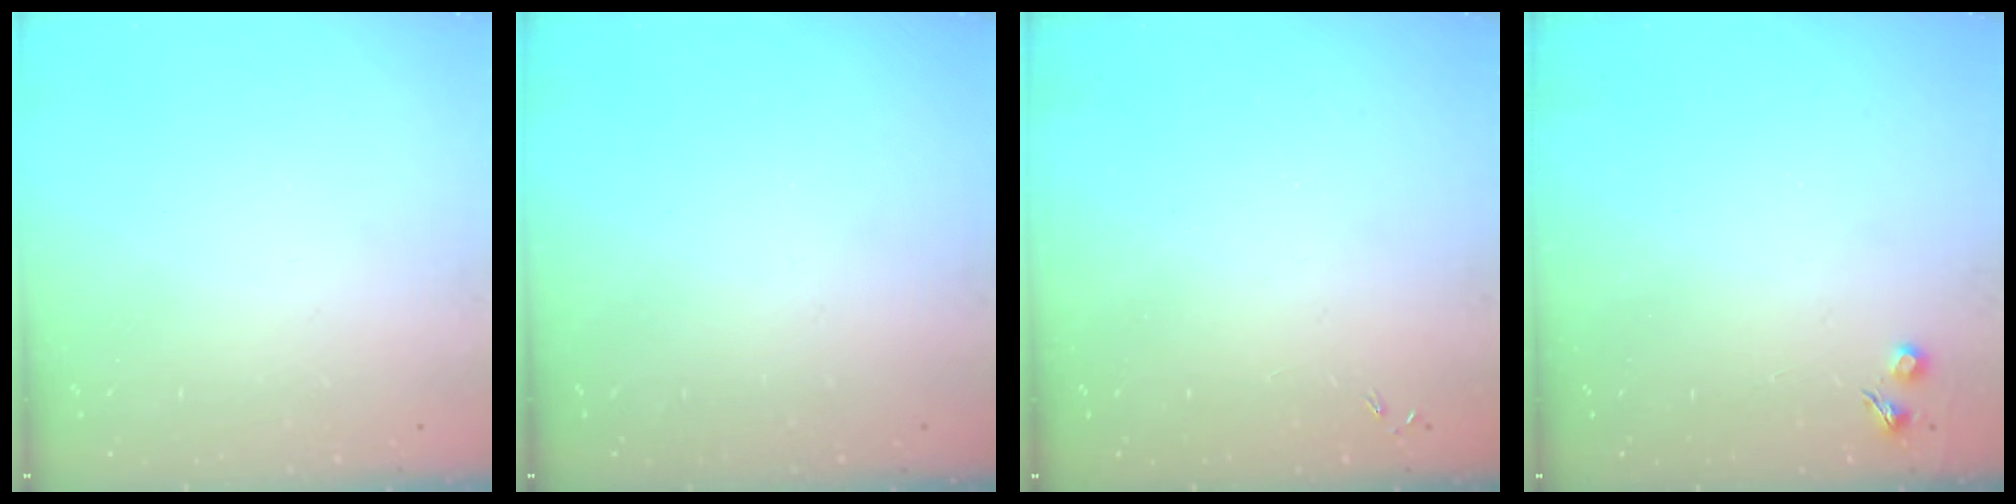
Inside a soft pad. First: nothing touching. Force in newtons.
{"total": 0.0}
{"total": 0.0}
{"total": 2.3, "press": 2.3, "slide": 0.4}